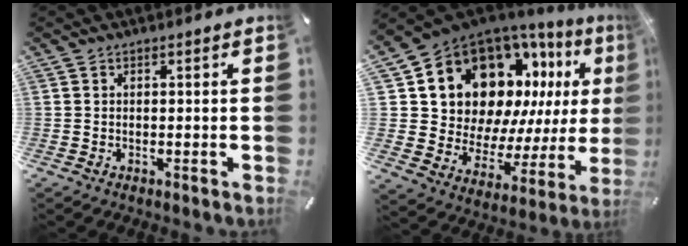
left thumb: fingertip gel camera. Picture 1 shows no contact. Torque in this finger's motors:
{"motor_torque": [1.25, 1.30, 2.44, -0.32, 0.28]}